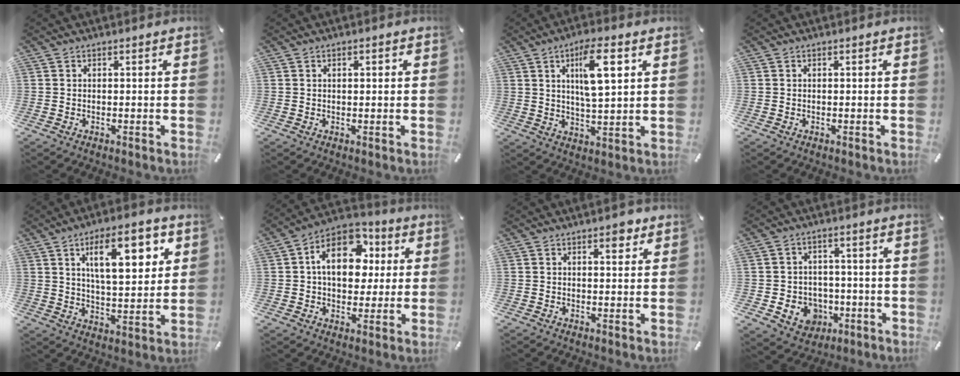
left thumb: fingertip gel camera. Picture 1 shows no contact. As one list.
[{"total": 1.2, "force": [0.3, 0.6, 1.0], "torque": [-0.019, 0.004, 0.004]}, {"total": 10.8, "force": [4.0, 3.1, 9.5], "torque": [-0.166, -0.003, 0.062]}, {"total": 0.0}, {"total": 15.6, "force": [6.9, 6.4, 12.4], "torque": [-0.186, -0.013, 0.108]}, {"total": 15.3, "force": [3.3, 11.0, 10.1], "torque": [-0.169, -0.004, 0.060]}, {"total": 3.5, "force": [2.1, 1.8, 2.2], "torque": [-0.015, -0.007, 0.029]}, {"total": 7.9, "force": [-1.6, 7.5, 2.1], "torque": [-0.038, 0.011, -0.020]}]